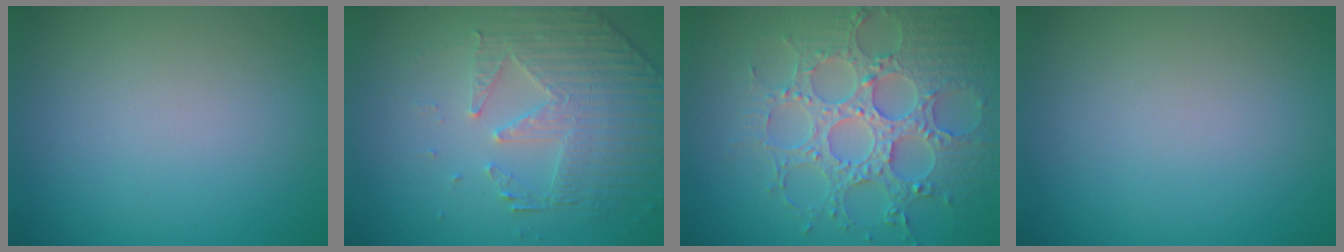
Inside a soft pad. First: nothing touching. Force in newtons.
{"total": 5.0, "press": 3.7, "slide": 3.4}
{"total": 6.9, "press": 5.8, "slide": 3.7}
{"total": 0.0}